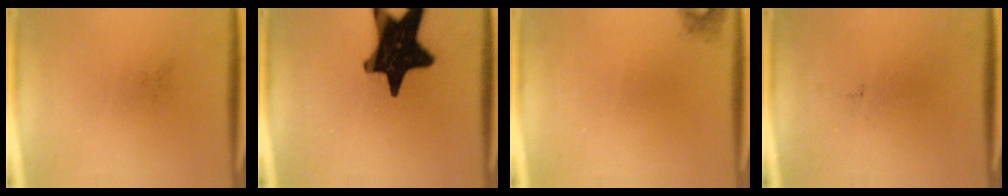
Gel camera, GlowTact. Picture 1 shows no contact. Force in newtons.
{"total": 19.9}
{"total": 1.1}
{"total": 0.0}